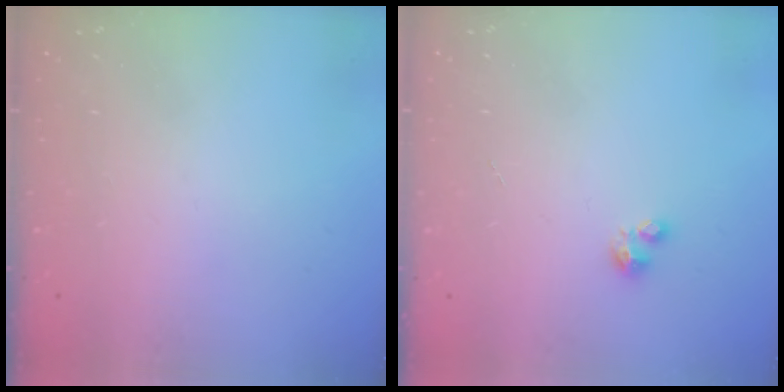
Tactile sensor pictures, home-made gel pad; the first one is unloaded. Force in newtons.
{"total": 0.9, "press": 0.9, "slide": 0.1}